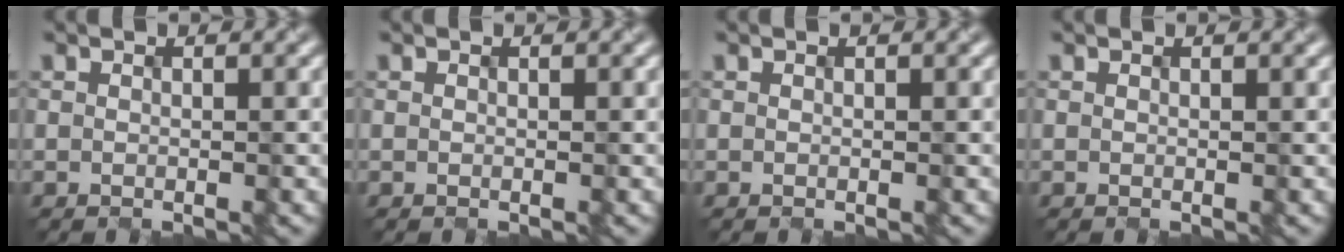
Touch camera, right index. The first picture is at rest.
{"total": 0.0}
{"total": 0.0}
{"total": 0.8, "force": [0.6, 0.4, 0.4], "torque": [0.004, 0.001, -0.005]}